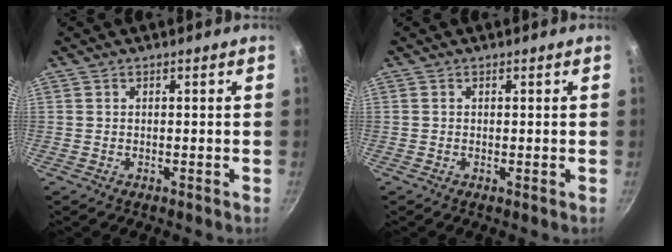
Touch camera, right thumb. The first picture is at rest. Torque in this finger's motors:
{"motor_torque": [0.30, -0.05, -0.25, -0.12, -0.02]}